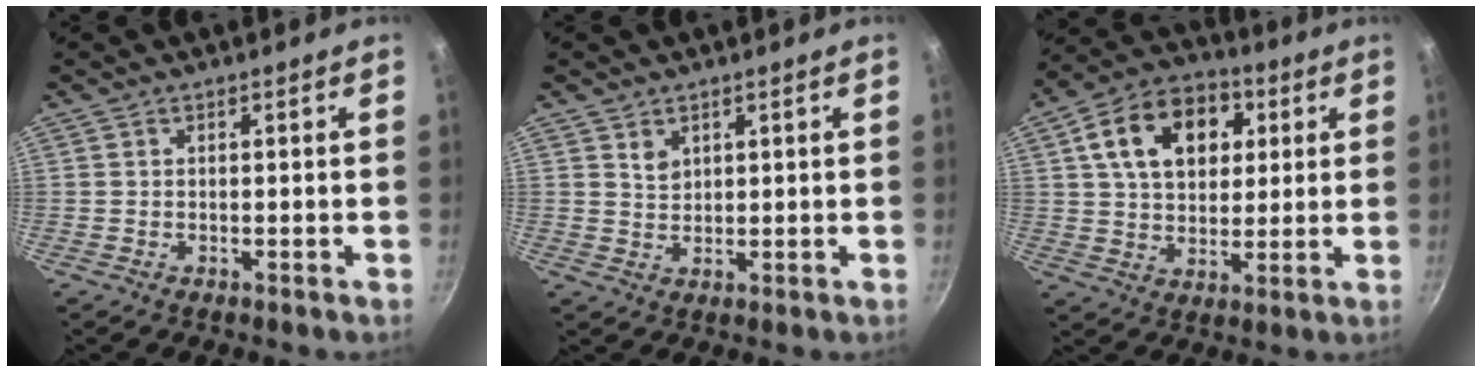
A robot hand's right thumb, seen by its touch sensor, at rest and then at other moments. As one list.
[{"total": 2.6, "force": [1.4, 1.9, 1.0], "torque": [-0.008, -0.005, 0.027]}, {"total": 16.3, "force": [5.0, 11.3, 10.7], "torque": [-0.146, 0.010, 0.073]}]